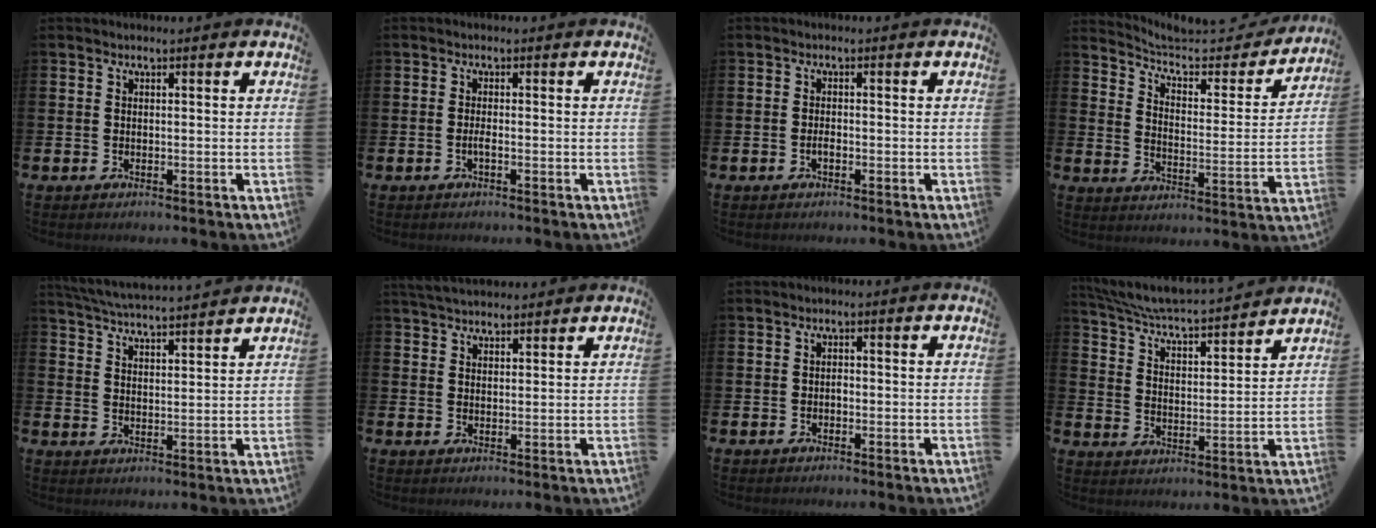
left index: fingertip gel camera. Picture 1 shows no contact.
{"total": 0.8, "force": [-0.4, 0.1, 0.7], "torque": [-0.021, 0.000, -0.005]}
{"total": 1.1, "force": [-0.5, 0.4, 0.9], "torque": [-0.023, 0.002, -0.008]}
{"total": 6.3, "force": [5.7, 1.8, 1.9], "torque": [-0.055, -0.047, 0.090]}
{"total": 5.2, "force": [5.2, -0.1, 0.7], "torque": [-0.035, -0.031, 0.093]}
{"total": 3.6, "force": [3.5, 0.7, 0.7], "torque": [-0.020, -0.012, 0.066]}
{"total": 0.8, "force": [-0.4, 0.6, 0.4], "torque": [-0.007, 0.001, -0.008]}
{"total": 5.6, "force": [5.5, 0.0, 1.3], "torque": [-0.055, -0.048, 0.089]}